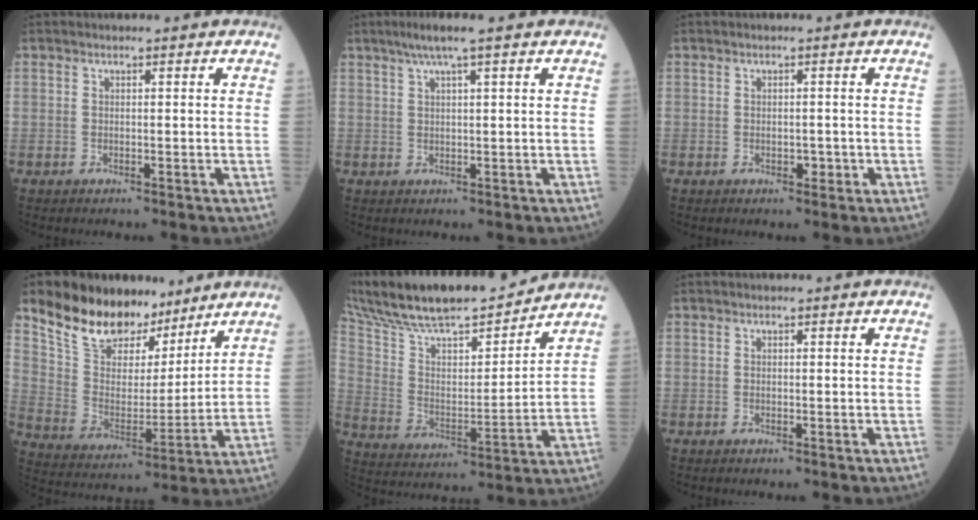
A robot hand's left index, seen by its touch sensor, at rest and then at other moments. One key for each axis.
{"total": 4.5, "fx": 3.0, "fy": -0.4, "fz": 3.3, "tx": -0.066, "ty": 0.016, "tz": 0.055}
{"total": 1.3, "fx": -0.5, "fy": 0.9, "fz": 0.8, "tx": -0.008, "ty": 0.003, "tz": -0.006}
{"total": 15.2, "fx": 12.1, "fy": 7.0, "fz": 6.0, "tx": -0.110, "ty": 0.015, "tz": 0.222}
{"total": 22.2, "fx": 19.6, "fy": 3.6, "fz": 9.8, "tx": -0.186, "ty": 0.019, "tz": 0.329}
{"total": 0.0}